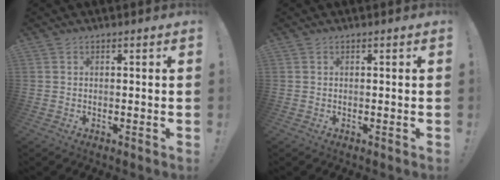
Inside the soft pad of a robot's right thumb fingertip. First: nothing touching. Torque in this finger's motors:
{"motor_torque": [-0.13, 0.13, 0.00, -0.01, 0.00]}